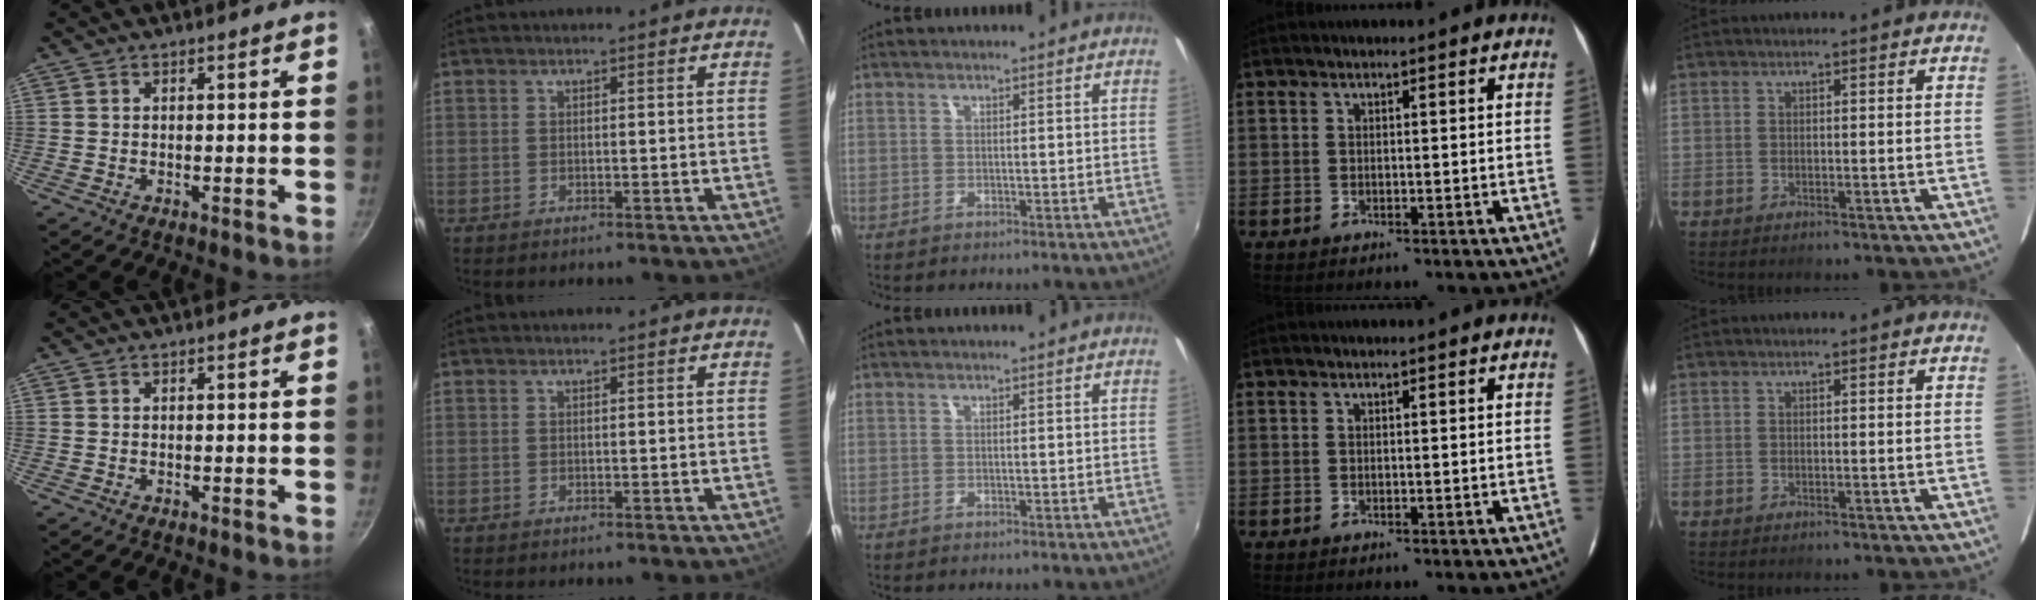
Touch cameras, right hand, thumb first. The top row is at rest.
{}